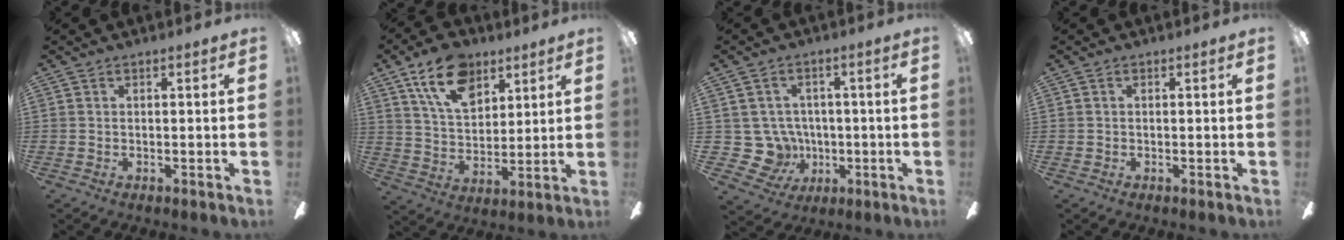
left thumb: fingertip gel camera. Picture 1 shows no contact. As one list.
[{"total": 14.9, "force": [8.8, 8.7, 8.2], "torque": [-0.133, -0.023, 0.162]}, {"total": 9.0, "force": [-0.3, 8.6, 2.7], "torque": [-0.086, -0.005, 0.002]}, {"total": 0.0}]